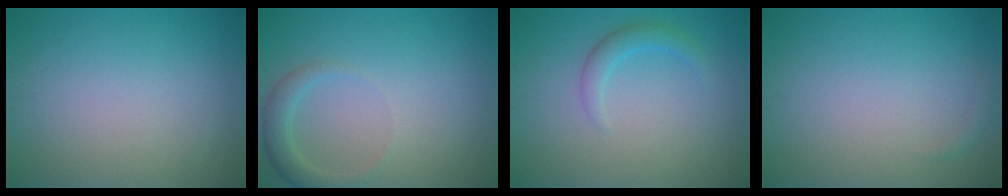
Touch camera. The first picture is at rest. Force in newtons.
{"total": 2.2, "press": 2.2, "slide": 0.2}
{"total": 1.9, "press": 1.9, "slide": 0.1}
{"total": 0.6, "press": 0.6, "slide": 0.1}